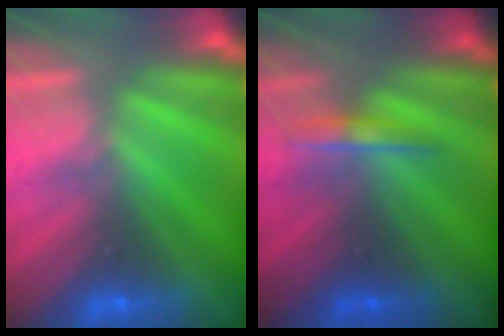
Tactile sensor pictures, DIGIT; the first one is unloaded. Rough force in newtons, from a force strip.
{"total": 1.7}